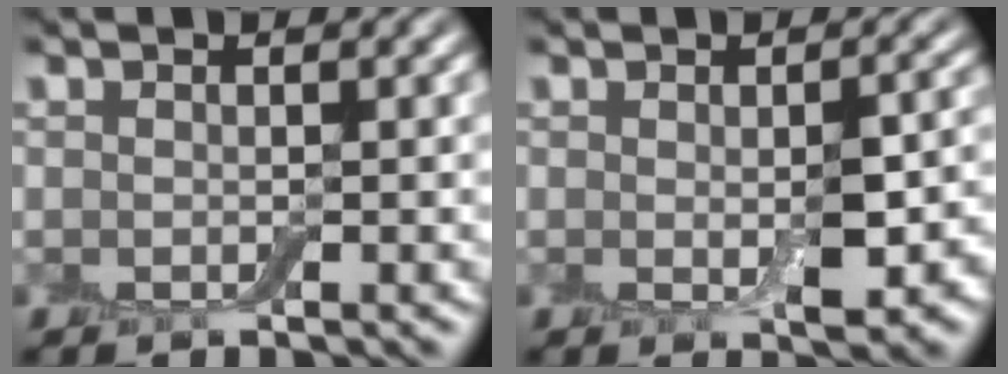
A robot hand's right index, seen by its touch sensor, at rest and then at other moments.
{"total": 4.3, "force": [-0.5, 1.5, 4.0], "torque": [-0.062, -0.008, -0.003]}